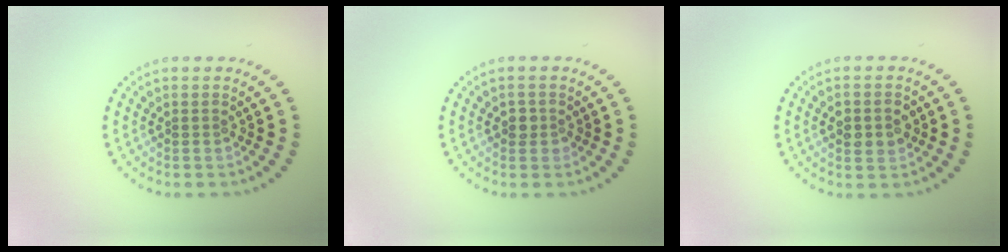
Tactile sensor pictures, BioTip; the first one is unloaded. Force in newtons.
{"total": 1.2, "press": 1.0, "slide": 0.5}
{"total": 2.3, "press": 2.3, "slide": 0.0}